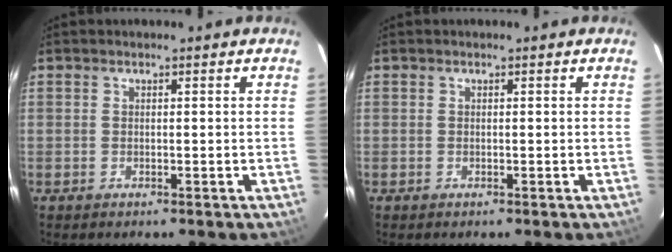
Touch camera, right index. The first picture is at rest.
{"total": 0.0}